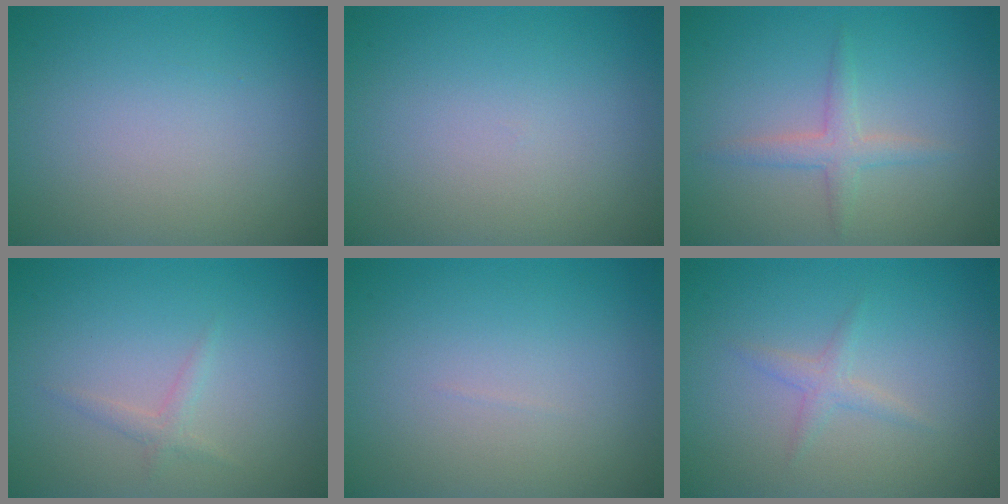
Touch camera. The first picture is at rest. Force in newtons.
{"total": 0.0}
{"total": 1.9, "press": 1.9, "slide": 0.1}
{"total": 1.1, "press": 1.1, "slide": 0.0}
{"total": 0.0}
{"total": 1.2, "press": 1.2, "slide": 0.0}